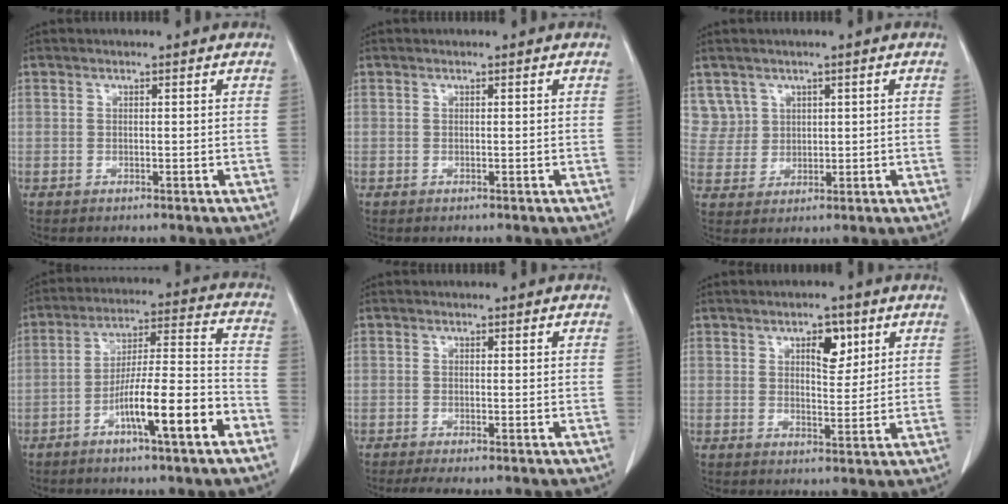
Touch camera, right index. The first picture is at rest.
{"total": 0.0}
{"total": 4.6, "force": [2.3, 3.9, -0.4], "torque": [0.014, 0.008, 0.051]}
{"total": 13.5, "force": [-6.5, 0.9, 11.8], "torque": [-0.196, 0.009, -0.108]}
{"total": 2.7, "force": [-2.1, 0.3, 1.6], "torque": [-0.022, -0.005, -0.031]}
{"total": 4.8, "force": [2.3, 2.1, 3.6], "torque": [-0.054, 0.002, 0.036]}